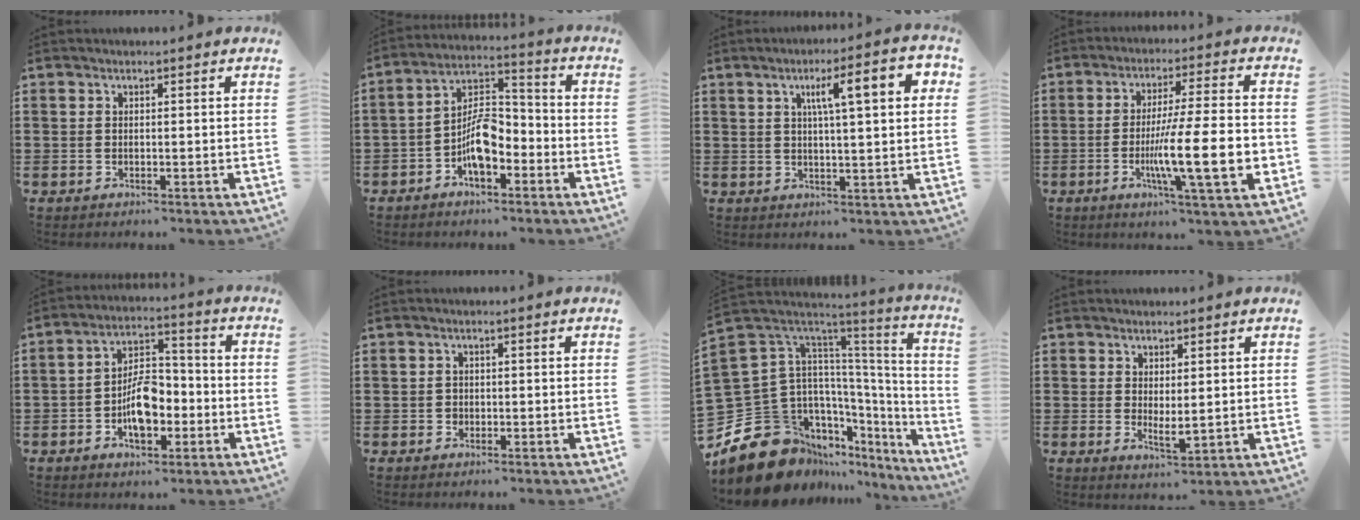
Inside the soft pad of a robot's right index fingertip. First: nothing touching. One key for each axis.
{"total": 7.4, "fx": -3.4, "fy": 3.7, "fz": 5.5, "tx": -0.103, "ty": 0.016, "tz": -0.063}
{"total": 8.0, "fx": 2.7, "fy": 1.7, "fz": 7.3, "tx": -0.133, "ty": 0.002, "tz": 0.037}
{"total": 14.9, "fx": -3.3, "fy": 2.1, "fz": 14.4, "tx": -0.247, "ty": -0.020, "tz": -0.062}
{"total": 7.8, "fx": -2.3, "fy": 4.3, "fz": 6.1, "tx": -0.101, "ty": 0.005, "tz": -0.045}
{"total": 0.9, "fx": -0.2, "fy": 0.8, "fz": 0.2, "tx": -0.007, "ty": 0.002, "tz": -0.006}
{"total": 18.1, "fx": -11.2, "fy": 10.8, "fz": 9.3, "tx": -0.213, "ty": -0.014, "tz": -0.182}
{"total": 2.3, "fx": 0.8, "fy": 1.0, "fz": 1.9, "tx": -0.036, "ty": 0.000, "tz": 0.018}